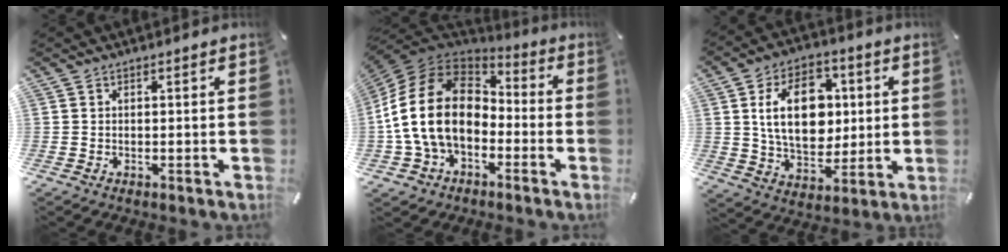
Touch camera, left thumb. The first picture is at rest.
{"total": 18.8, "force": [-2.8, 13.9, 12.4], "torque": [-0.272, 0.031, -0.050]}
{"total": 17.0, "force": [2.5, 11.9, 11.9], "torque": [-0.212, 0.010, 0.039]}